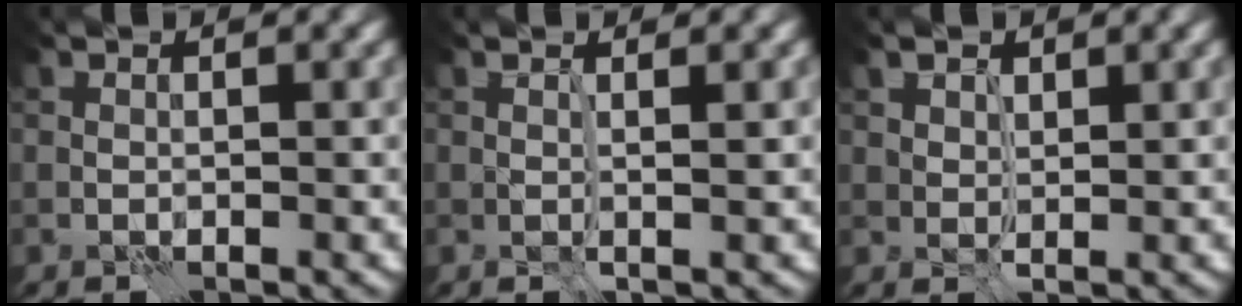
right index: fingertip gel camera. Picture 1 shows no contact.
{"total": 1.0, "force": [0.2, 0.3, 1.0], "torque": [-0.009, 0.001, -0.002]}
{"total": 1.4, "force": [1.0, 0.9, 0.4], "torque": [-0.006, -0.005, 0.021]}